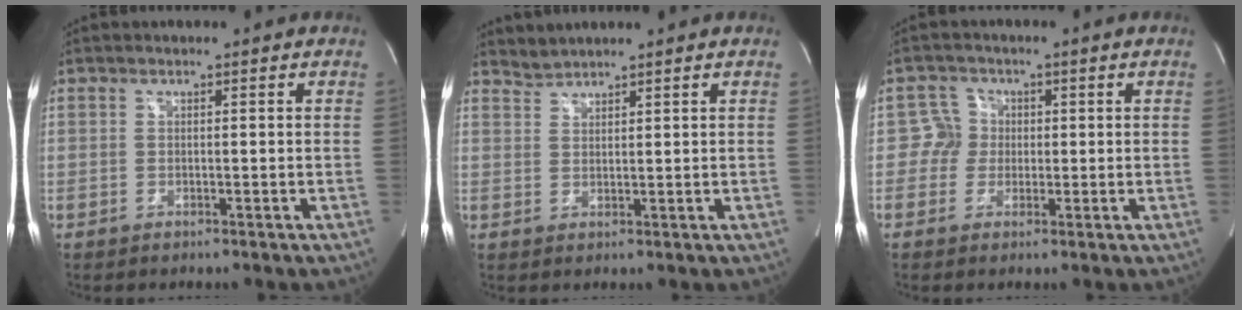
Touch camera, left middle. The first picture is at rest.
{"total": 2.7, "force": [2.5, -0.7, -0.7], "torque": [0.005, -0.001, 0.060]}
{"total": 3.3, "force": [0.0, 3.3, 0.3], "torque": [0.002, 0.014, 0.001]}